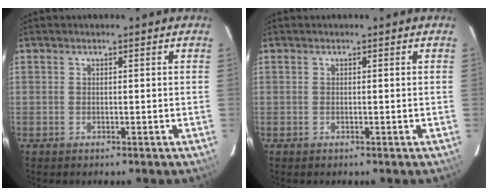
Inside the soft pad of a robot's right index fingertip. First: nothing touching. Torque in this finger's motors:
{"motor_torque": [0.00, 0.00, 0.03, 0.00]}